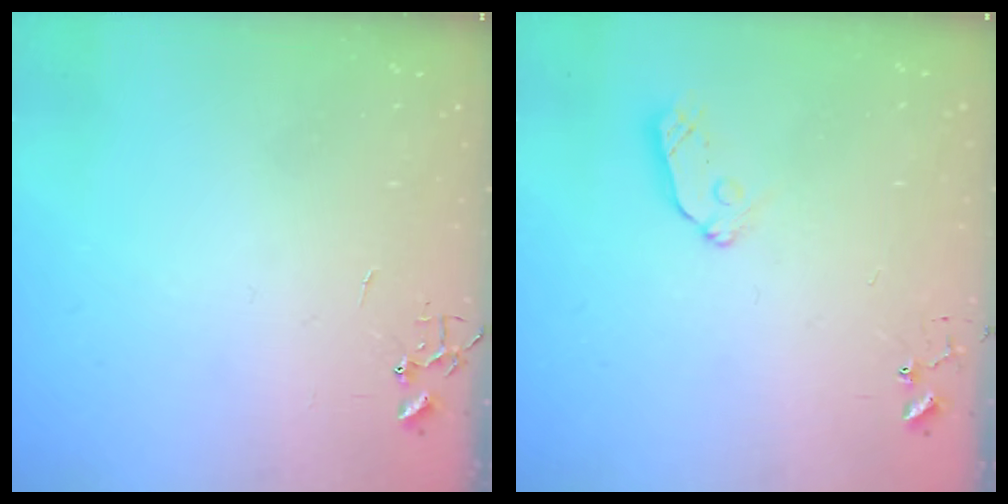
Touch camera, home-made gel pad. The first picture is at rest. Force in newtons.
{"total": 7.3, "press": 7.3, "slide": 0.4}